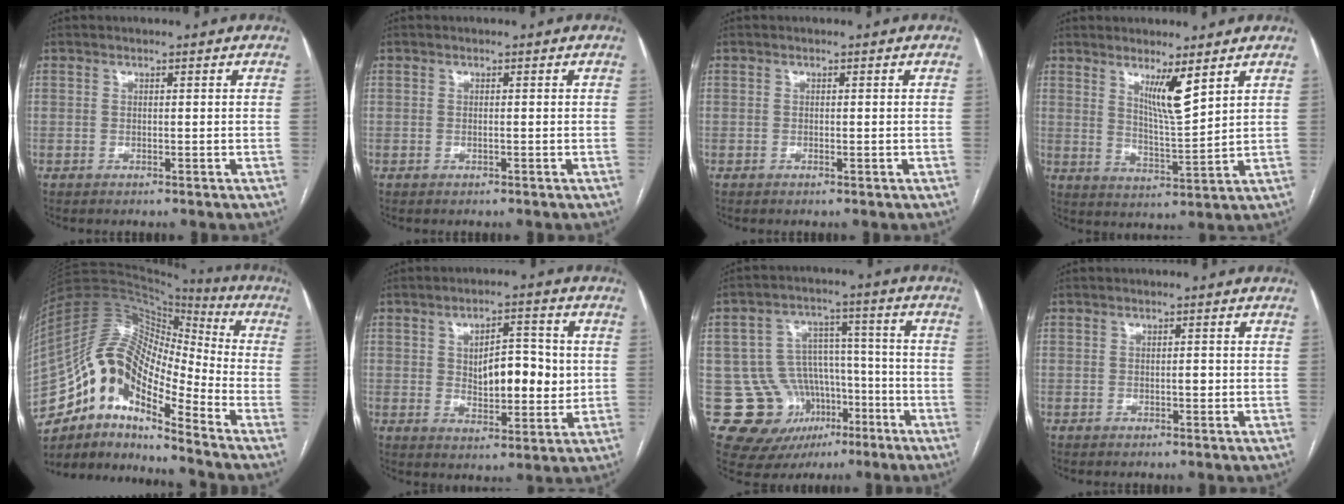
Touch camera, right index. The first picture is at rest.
{"total": 0.0}
{"total": 0.5, "force": [-0.2, 0.1, 0.5], "torque": [-0.009, -0.001, -0.002]}
{"total": 6.3, "force": [3.7, 0.1, 5.1], "torque": [-0.090, -0.020, 0.070]}
{"total": 17.6, "force": [-11.0, 5.6, 12.5], "torque": [-0.233, 0.042, -0.193]}
{"total": 9.2, "force": [0.8, 4.2, 8.2], "torque": [-0.121, 0.004, 0.020]}
{"total": 14.3, "force": [-5.5, 12.6, 3.8], "torque": [-0.065, 0.075, -0.068]}
{"total": 1.0, "force": [-0.2, 0.4, 0.9], "torque": [-0.013, 0.001, -0.004]}